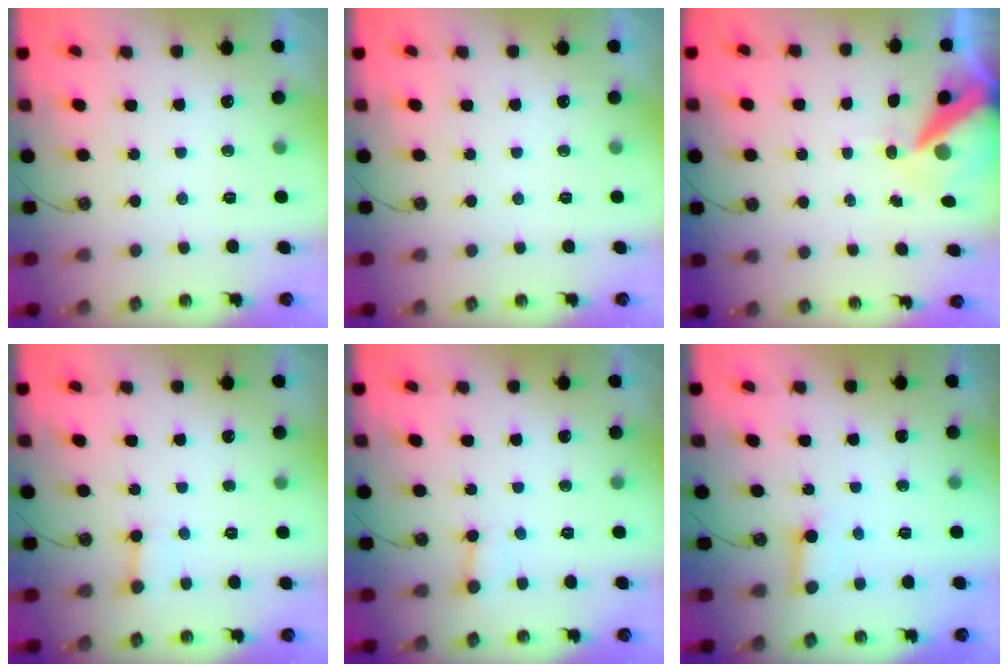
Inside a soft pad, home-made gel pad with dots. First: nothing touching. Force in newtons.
{"total": 0.0}
{"total": 11.7, "press": 11.6, "slide": 1.3}
{"total": 3.5, "press": 3.4, "slide": 0.5}
{"total": 3.0, "press": 3.0, "slide": 0.3}
{"total": 3.0, "press": 3.0, "slide": 0.4}